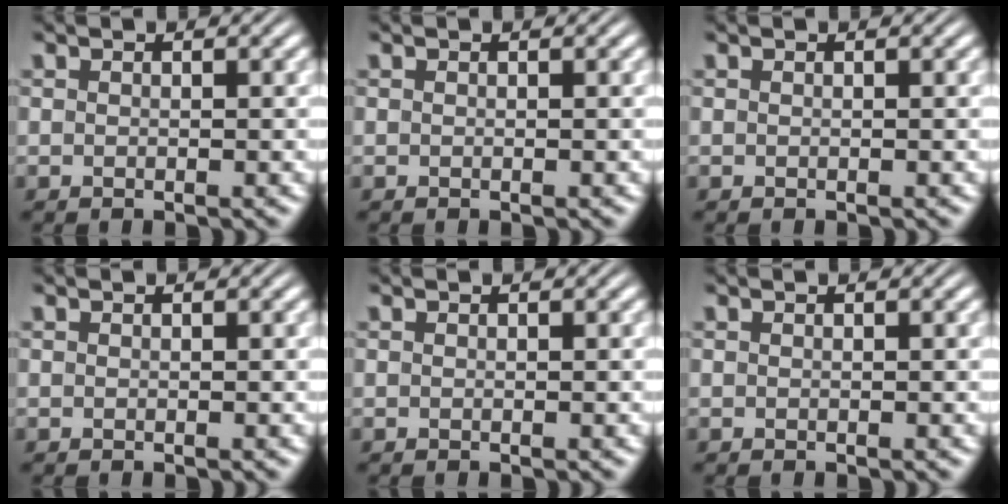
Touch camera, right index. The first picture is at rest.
{"total": 0.0}
{"total": 0.0}
{"total": 0.0}
{"total": 0.0}
{"total": 0.0}